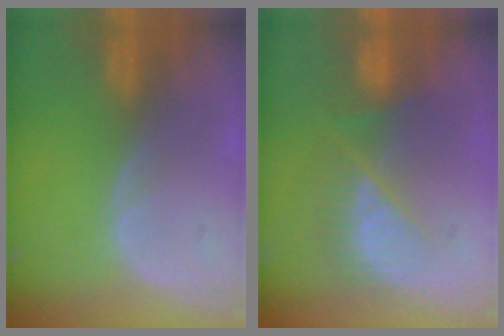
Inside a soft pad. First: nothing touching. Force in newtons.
{"total": 7.5, "press": 6.7, "slide": 3.3}